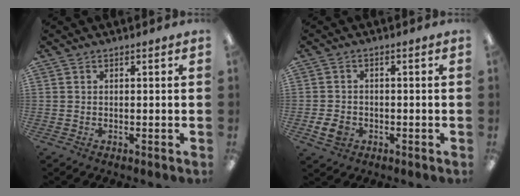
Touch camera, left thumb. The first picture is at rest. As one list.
[{"total": 4.0, "force": [-1.6, 2.9, 2.2], "torque": [-0.046, 0.003, -0.029]}]